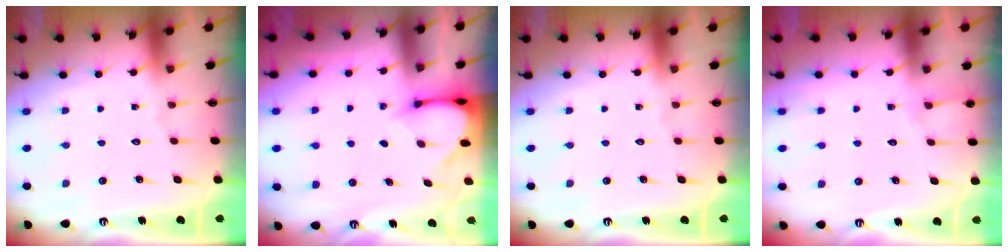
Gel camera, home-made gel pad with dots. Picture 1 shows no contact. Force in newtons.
{"total": 3.4, "press": 3.4, "slide": 0.3}
{"total": 0.0}
{"total": 5.4, "press": 5.4, "slide": 0.5}